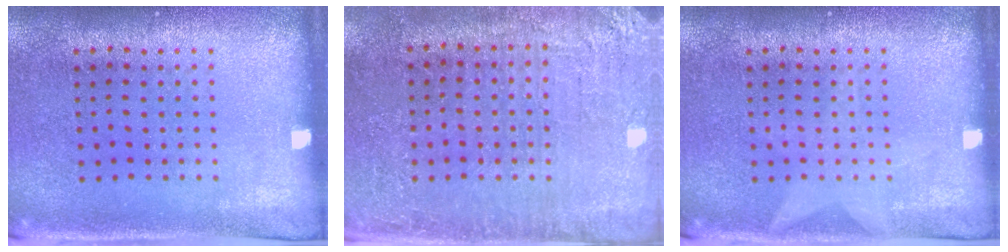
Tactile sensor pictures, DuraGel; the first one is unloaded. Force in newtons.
{"total": 3.1, "press": 3.0, "slide": 0.5}
{"total": 0.8, "press": 0.8, "slide": 0.1}